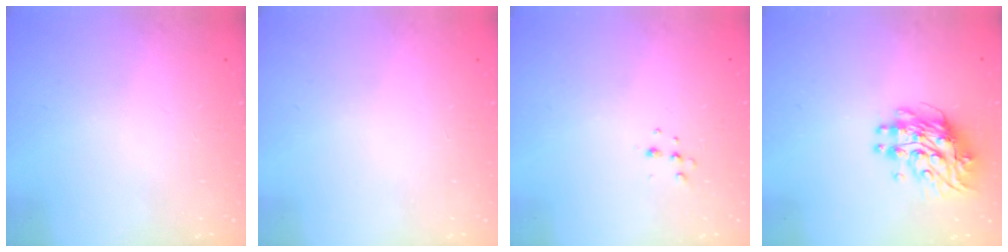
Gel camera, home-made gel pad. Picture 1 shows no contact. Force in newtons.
{"total": 0.0}
{"total": 3.8, "press": 3.7, "slide": 0.7}
{"total": 9.8, "press": 9.7, "slide": 0.8}